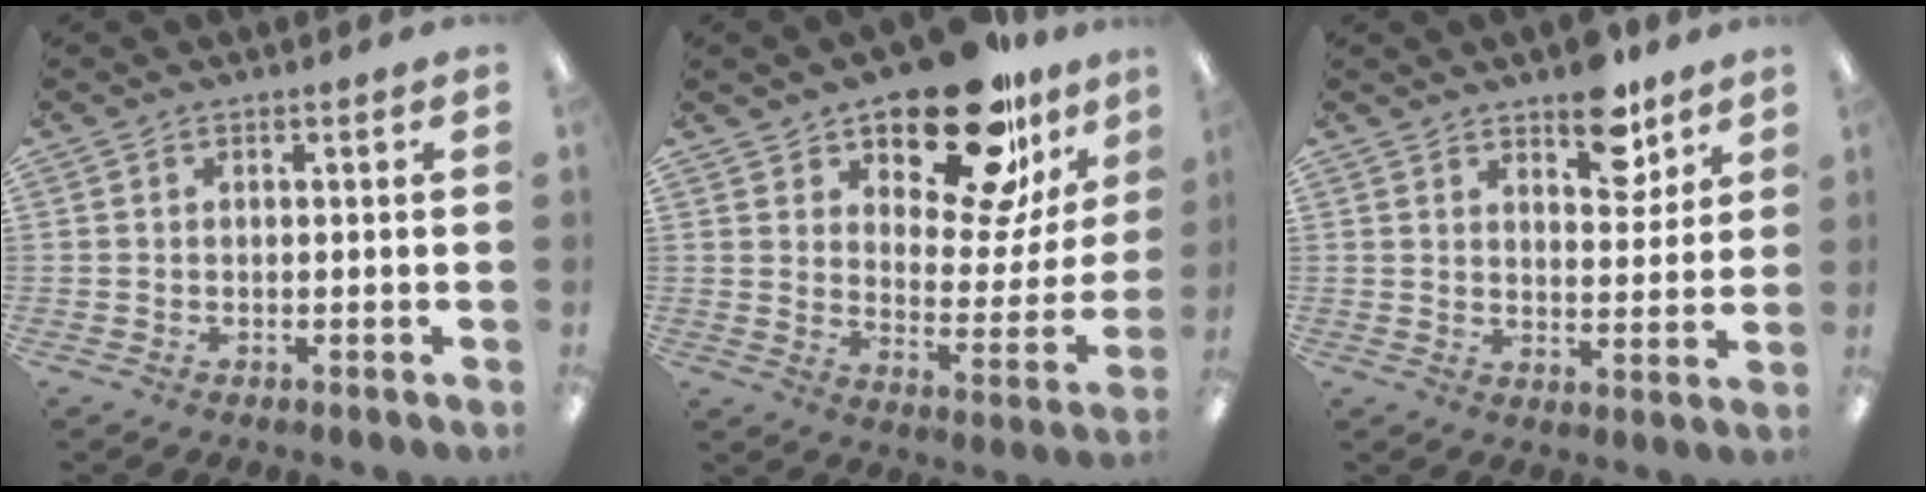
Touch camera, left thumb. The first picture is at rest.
{"total": 22.2, "force": [17.4, 7.8, 11.3], "torque": [-0.167, -0.124, 0.291]}
{"total": 9.6, "force": [7.0, 4.6, 4.7], "torque": [-0.041, -0.044, 0.117]}